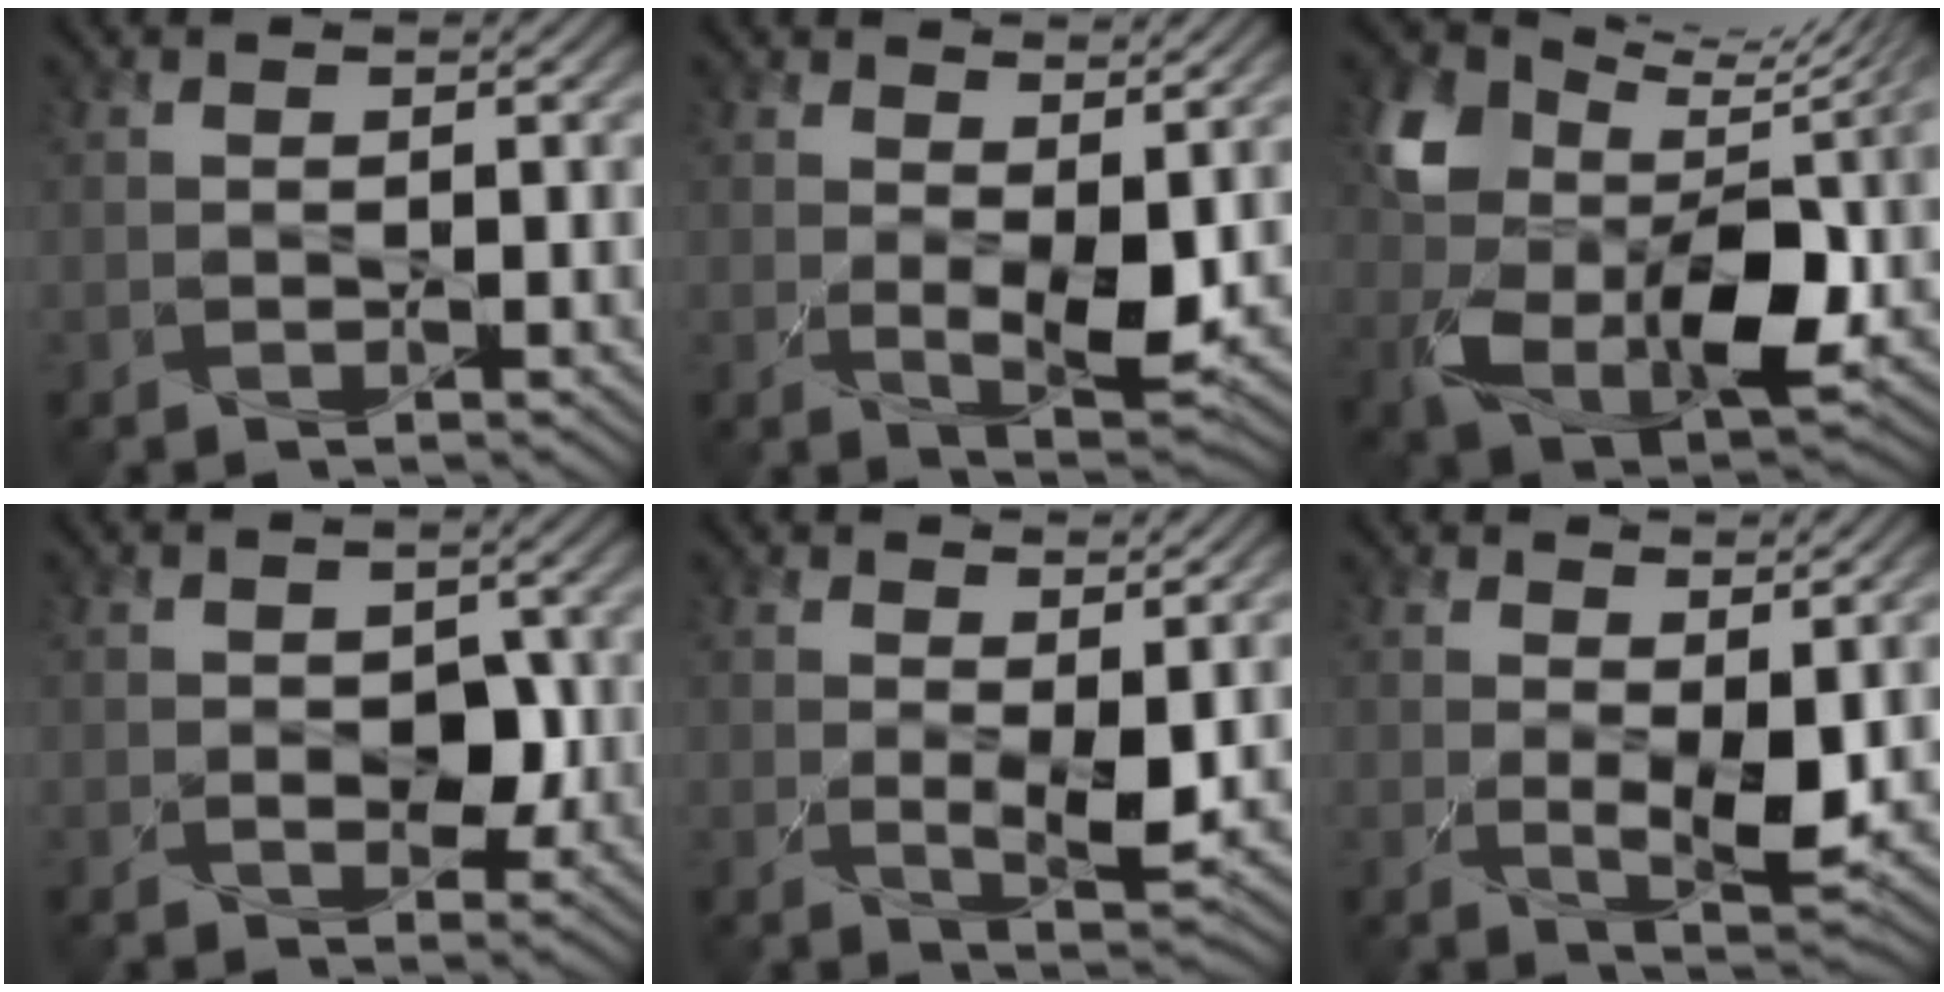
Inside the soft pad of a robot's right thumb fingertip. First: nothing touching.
{"total": 5.6, "force": [1.7, 2.7, 4.6], "torque": [-0.092, -0.015, 0.035]}
{"total": 12.7, "force": [3.7, 8.3, 8.8], "torque": [-0.191, -0.020, 0.080]}
{"total": 3.4, "force": [-0.4, 2.4, 2.5], "torque": [-0.042, -0.009, -0.007]}
{"total": 4.1, "force": [1.5, 1.7, 3.4], "torque": [-0.070, -0.012, 0.031]}
{"total": 5.1, "force": [1.6, 2.3, 4.2], "torque": [-0.086, -0.016, 0.032]}